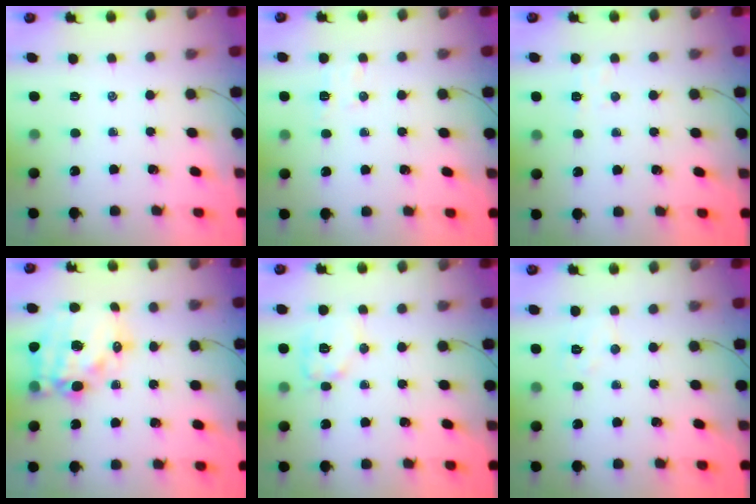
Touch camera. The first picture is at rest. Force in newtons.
{"total": 5.4, "press": 5.3, "slide": 0.8}
{"total": 3.0, "press": 2.9, "slide": 0.8}
{"total": 17.9, "press": 17.4, "slide": 4.3}
{"total": 9.7, "press": 9.7, "slide": 0.7}
{"total": 5.9, "press": 5.8, "slide": 1.1}